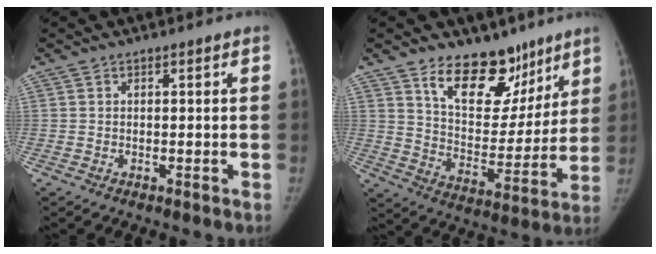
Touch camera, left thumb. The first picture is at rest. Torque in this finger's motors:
{"motor_torque": [1.68, 0.44, 0.89, -1.30, 0.33]}